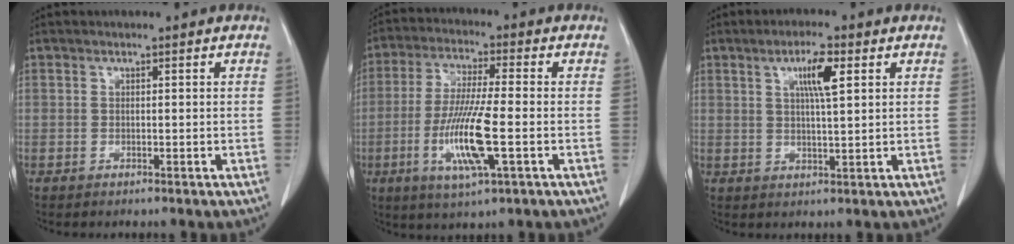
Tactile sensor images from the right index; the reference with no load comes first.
{"total": 11.4, "force": [-3.0, 0.7, 11.0], "torque": [-0.223, -0.016, -0.059]}
{"total": 5.5, "force": [2.2, 0.5, 5.0], "torque": [-0.089, 0.001, 0.038]}